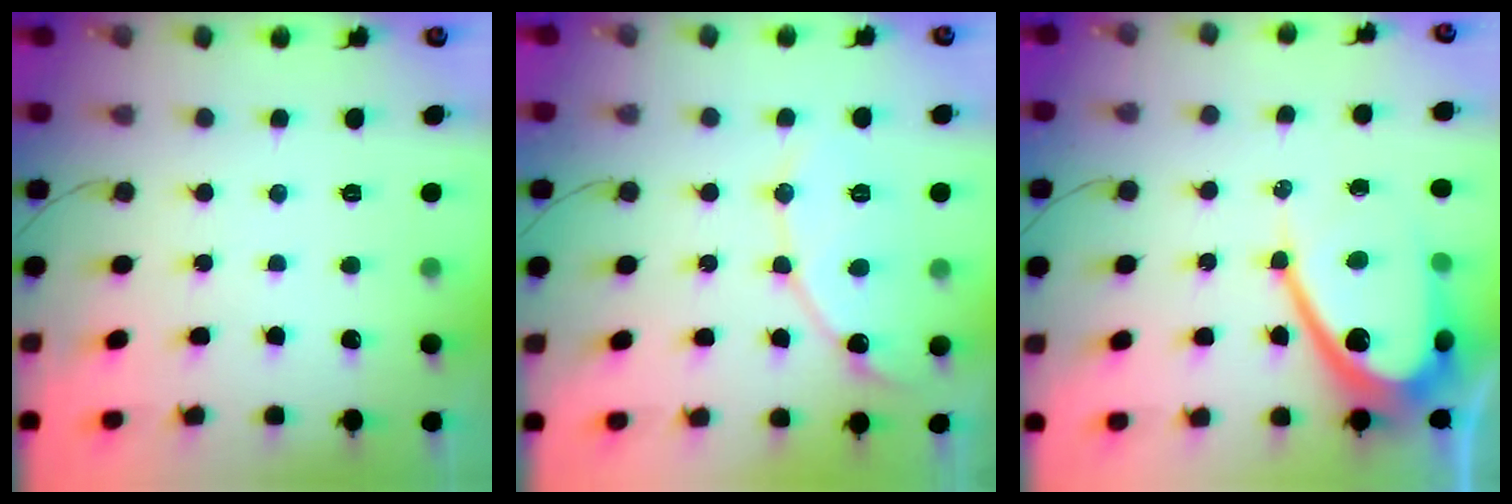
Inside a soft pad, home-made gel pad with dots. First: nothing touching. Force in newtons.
{"total": 10.8, "press": 10.8, "slide": 0.7}
{"total": 16.3, "press": 16.3, "slide": 1.0}